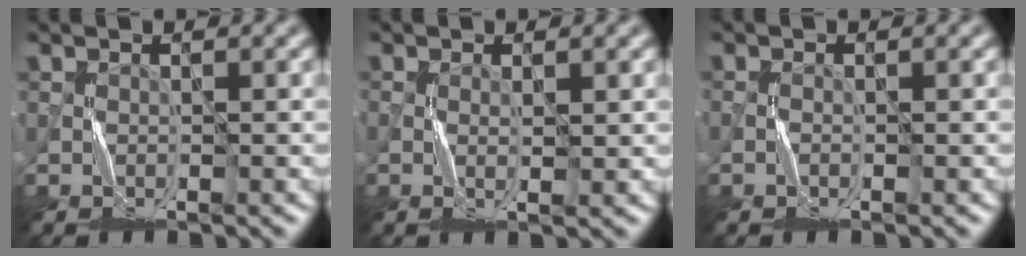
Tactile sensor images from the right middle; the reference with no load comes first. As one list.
[{"total": 0.5, "force": [0.0, -0.1, 0.5], "torque": [-0.011, 0.003, 0.000]}, {"total": 0.6, "force": [-0.6, -0.1, -0.2], "torque": [0.006, 0.005, -0.013]}]